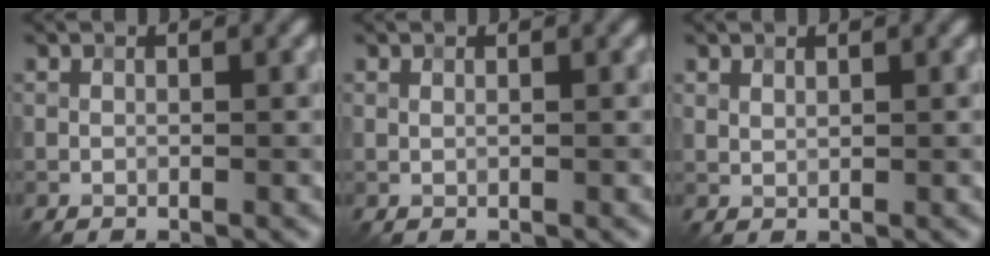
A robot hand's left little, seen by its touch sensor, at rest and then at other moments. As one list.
[{"total": 0.0}, {"total": 0.8, "force": [0.6, 0.3, 0.3], "torque": [-0.010, 0.000, 0.014]}]